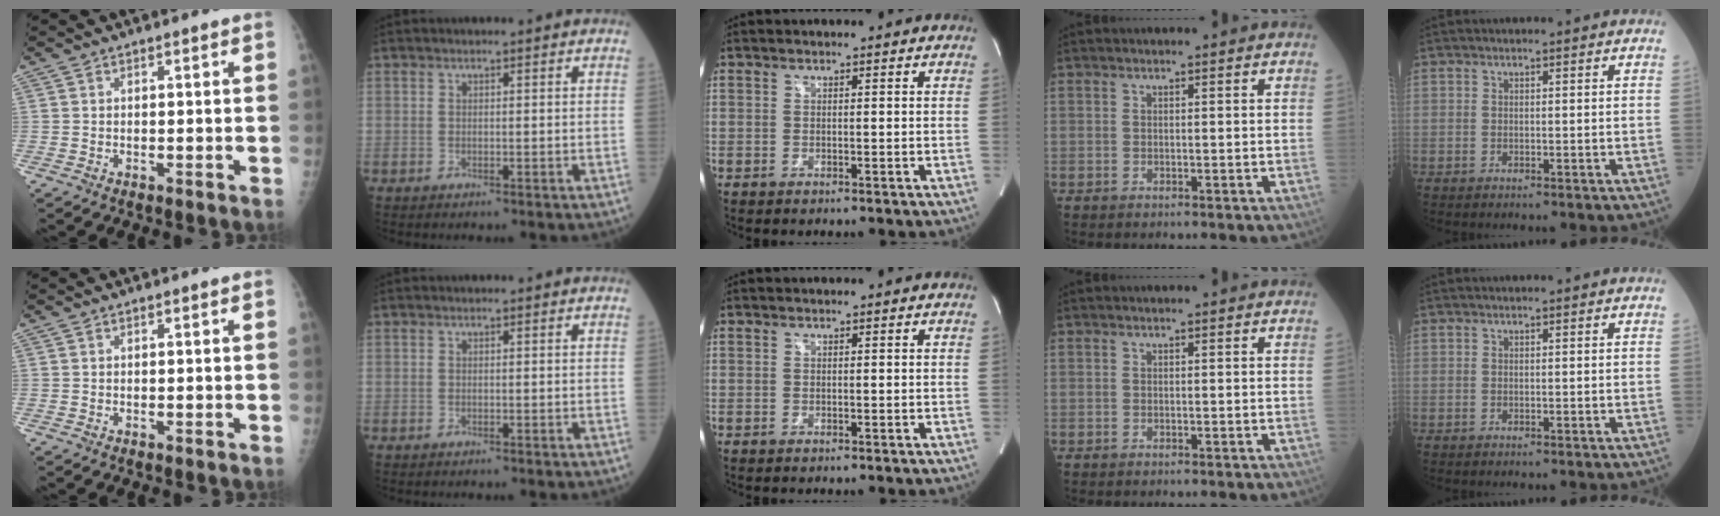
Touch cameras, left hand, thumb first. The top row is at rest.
{}